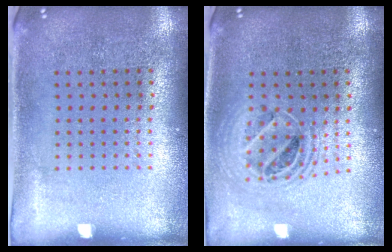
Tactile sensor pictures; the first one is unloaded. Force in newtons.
{"total": 1.7, "press": 1.5, "slide": 0.8}